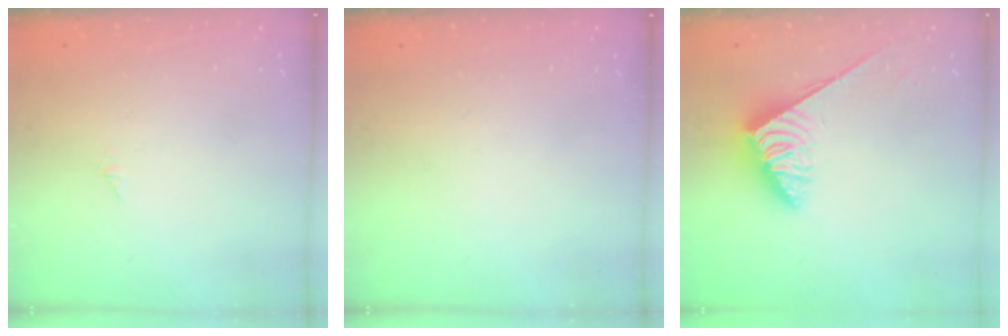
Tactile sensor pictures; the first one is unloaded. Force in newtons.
{"total": 0.0}
{"total": 3.8, "press": 3.8, "slide": 0.6}